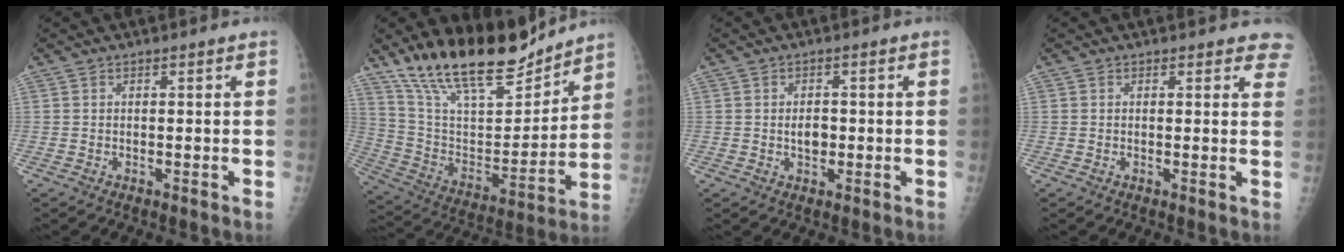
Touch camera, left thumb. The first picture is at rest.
{"total": 21.6, "force": [17.8, 6.8, 10.1], "torque": [-0.139, -0.094, 0.315]}
{"total": 2.7, "force": [-0.3, 1.8, 2.0], "torque": [-0.021, 0.002, -0.003]}
{"total": 3.7, "force": [3.3, 1.6, 0.9], "torque": [0.024, -0.013, 0.015]}